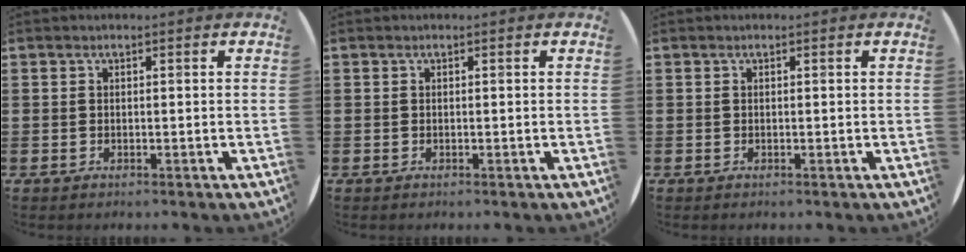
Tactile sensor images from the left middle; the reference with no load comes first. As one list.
[{"total": 0.0}, {"total": 0.0}]